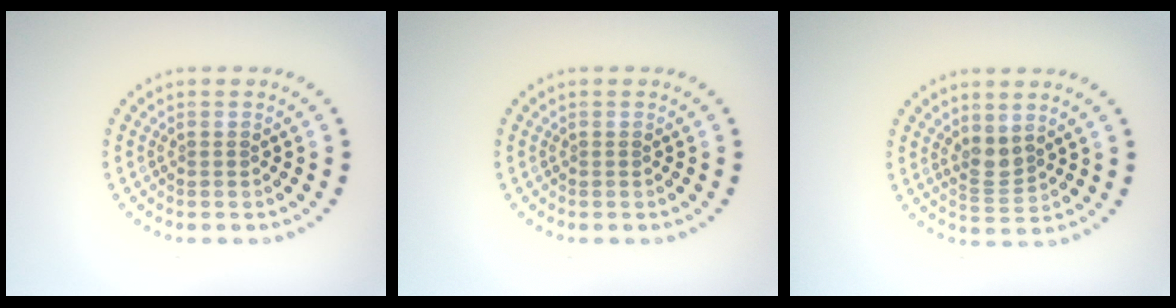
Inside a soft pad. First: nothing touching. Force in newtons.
{"total": 0.0}
{"total": 2.2, "press": 1.8, "slide": 1.2}